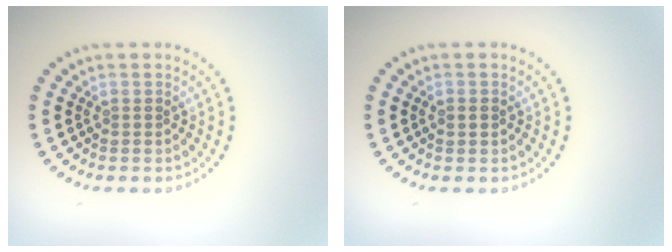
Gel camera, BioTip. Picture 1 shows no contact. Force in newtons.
{"total": 1.1, "press": 1.1, "slide": 0.1}